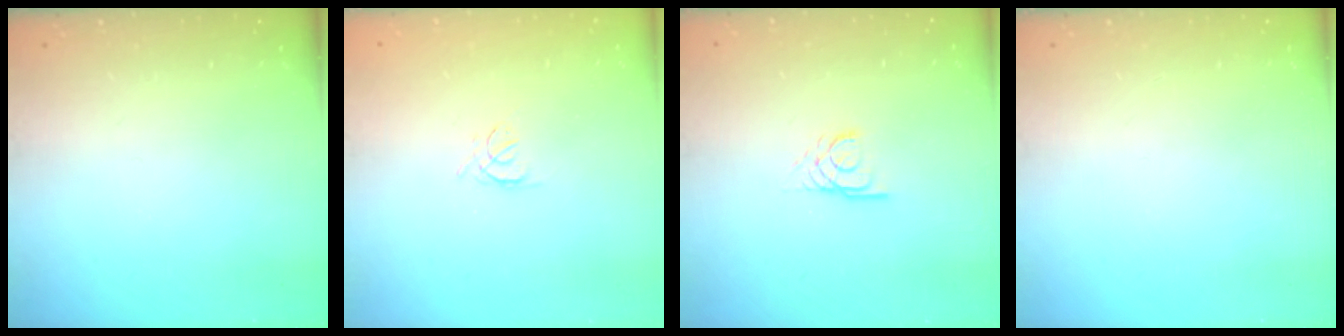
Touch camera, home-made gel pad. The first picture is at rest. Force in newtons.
{"total": 2.4, "press": 2.3, "slide": 0.6}
{"total": 3.2, "press": 3.2, "slide": 0.2}
{"total": 0.0}